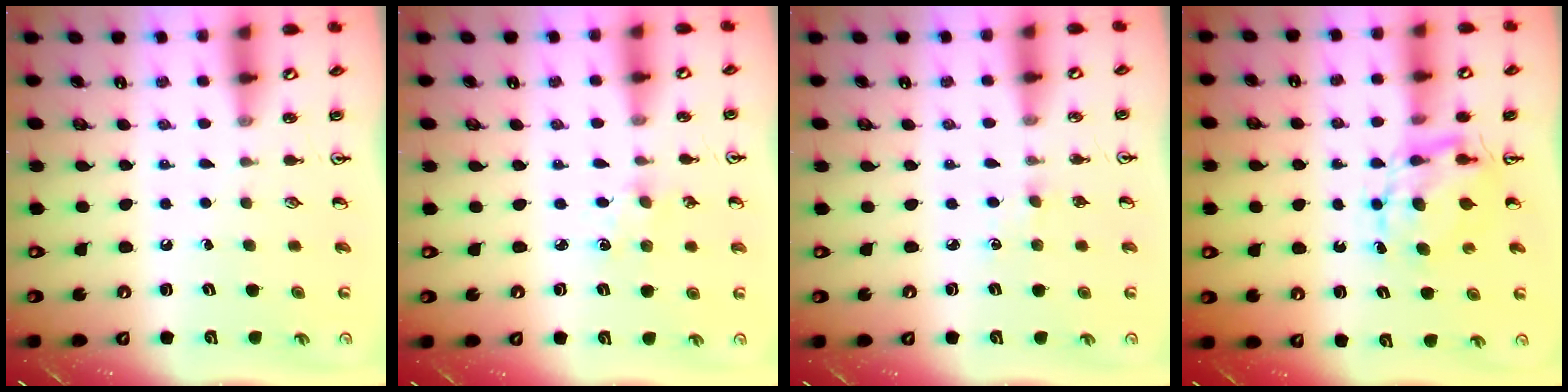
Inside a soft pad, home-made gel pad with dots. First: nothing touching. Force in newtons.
{"total": 2.5, "press": 2.5, "slide": 0.4}
{"total": 2.0, "press": 2.0, "slide": 0.3}
{"total": 6.6, "press": 6.6, "slide": 0.6}